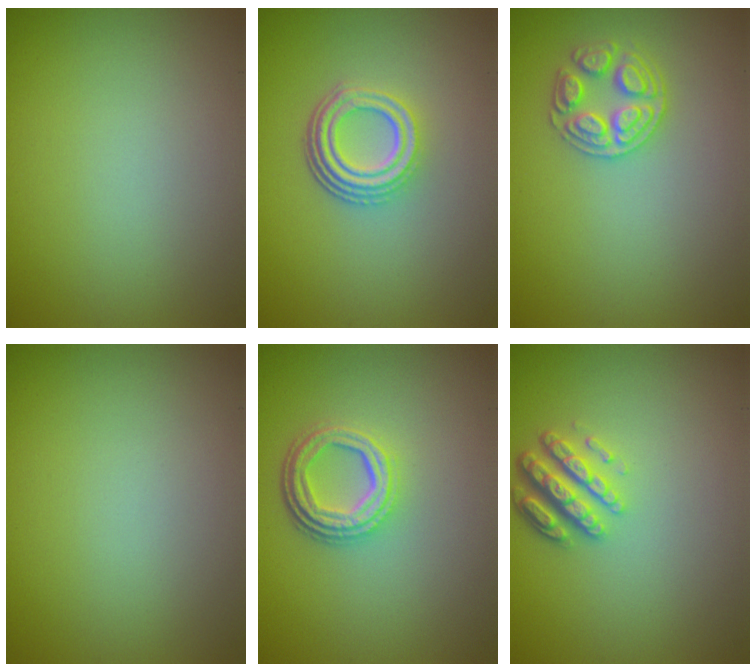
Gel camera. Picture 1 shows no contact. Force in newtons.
{"total": 4.5, "press": 3.3, "slide": 3.1}
{"total": 2.7, "press": 2.7, "slide": 0.3}
{"total": 0.0}
{"total": 4.2, "press": 3.2, "slide": 2.8}
{"total": 3.8, "press": 3.0, "slide": 2.2}